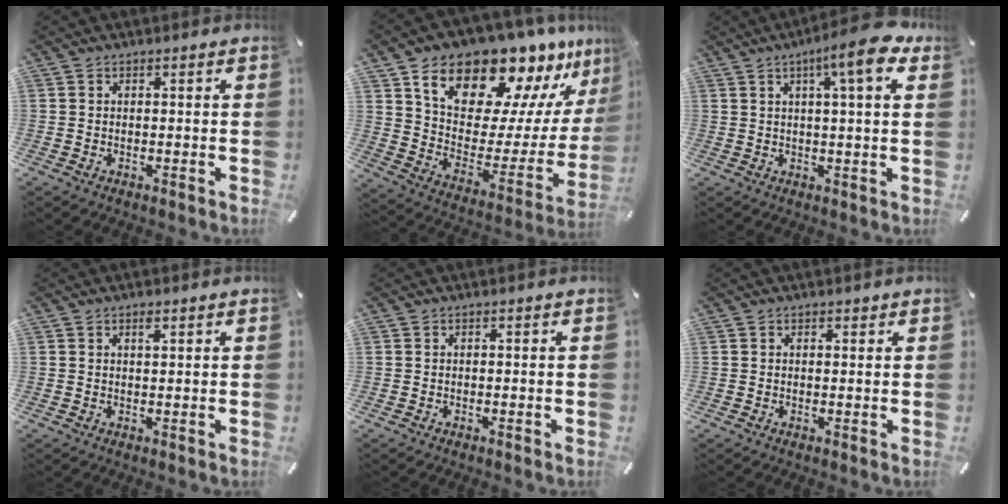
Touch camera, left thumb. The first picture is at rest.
{"total": 18.9, "force": [15.4, 8.8, 6.6], "torque": [-0.108, -0.131, 0.260]}
{"total": 10.4, "force": [5.0, 1.1, 9.1], "torque": [-0.140, -0.022, 0.073]}
{"total": 1.2, "force": [0.7, 0.3, 0.9], "torque": [-0.020, 0.000, 0.012]}
{"total": 0.0}
{"total": 0.7, "force": [0.5, 0.5, 0.1], "torque": [0.004, -0.002, 0.008]}